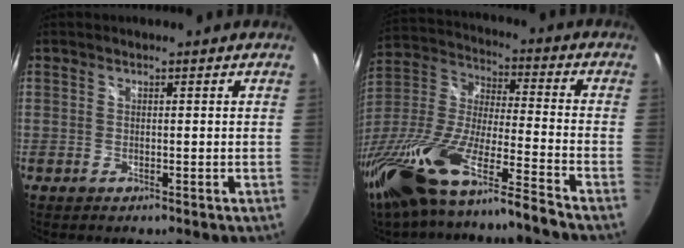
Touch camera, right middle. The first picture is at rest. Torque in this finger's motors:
{"motor_torque": [1.10, -1.03, 1.05, 0.21]}